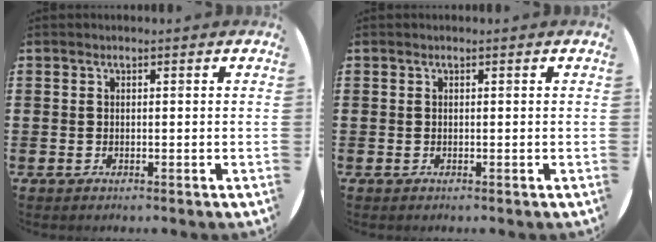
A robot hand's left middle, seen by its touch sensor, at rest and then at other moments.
{"total": 0.0}